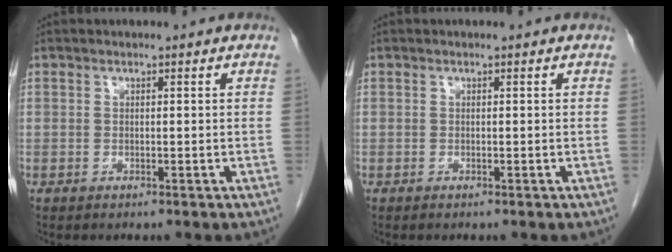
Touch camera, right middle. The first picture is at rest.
{"total": 0.0}